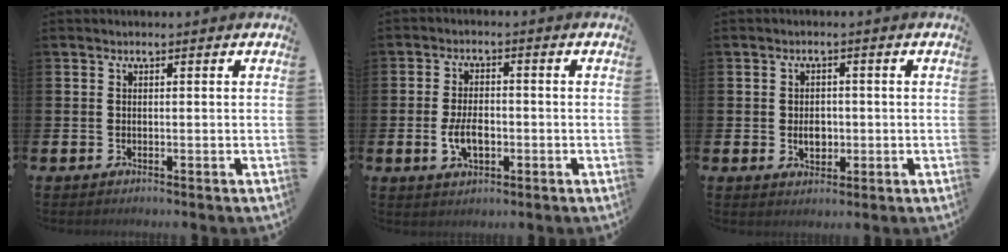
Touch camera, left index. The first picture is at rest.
{"total": 4.3, "force": [-0.8, 2.5, 3.5], "torque": [-0.046, 0.000, -0.017]}
{"total": 2.9, "force": [-0.2, 2.2, 1.9], "torque": [-0.016, -0.003, -0.011]}